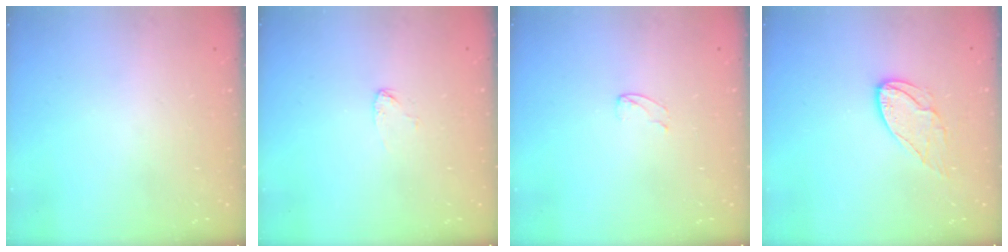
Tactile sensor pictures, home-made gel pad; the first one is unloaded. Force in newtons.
{"total": 2.6, "press": 2.6, "slide": 0.1}
{"total": 3.6, "press": 3.6, "slide": 0.2}
{"total": 8.8, "press": 8.8, "slide": 0.6}